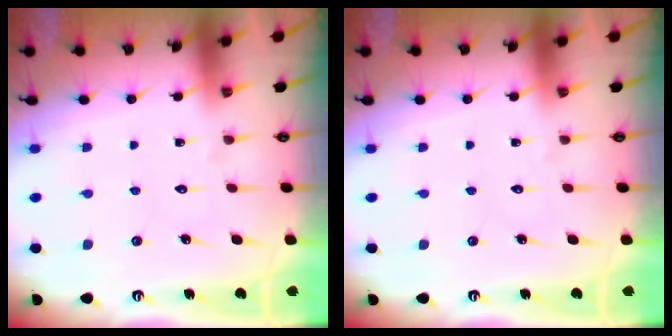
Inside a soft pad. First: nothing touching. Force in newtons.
{"total": 0.0}